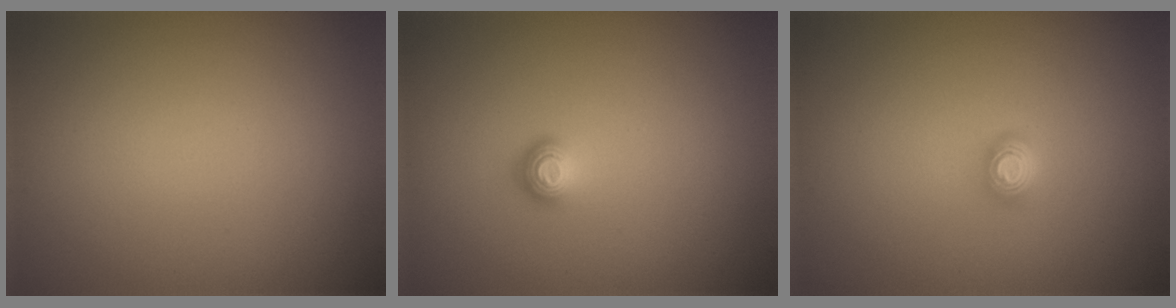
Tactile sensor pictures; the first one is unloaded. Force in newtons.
{"total": 1.2, "press": 1.0, "slide": 0.6}
{"total": 1.6, "press": 1.2, "slide": 1.1}